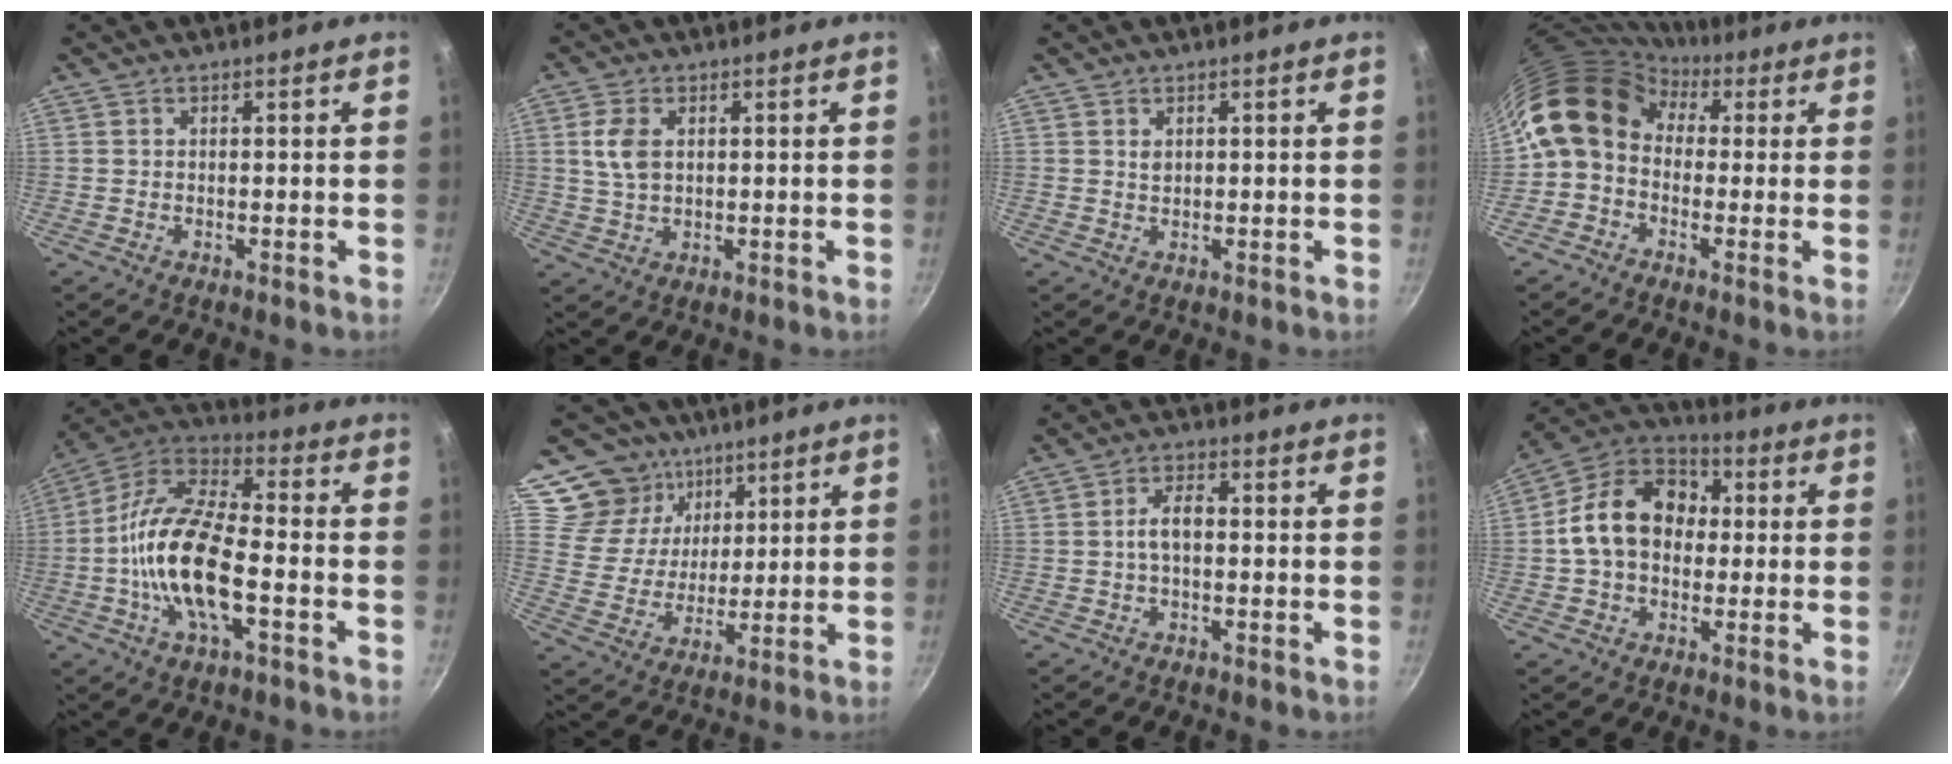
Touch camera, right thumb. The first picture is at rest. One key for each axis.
{"total": 5.4, "fx": 1.3, "fy": 3.3, "fz": 4.0, "tx": -0.076, "ty": 0.000, "tz": 0.026}
{"total": 1.2, "fx": 0.5, "fy": 0.8, "fz": 0.6, "tx": -0.008, "ty": -0.001, "tz": 0.010}
{"total": 11.4, "fx": 2.6, "fy": 8.7, "fz": 6.9, "tx": -0.107, "ty": 0.021, "tz": 0.021}
{"total": 18.1, "fx": -4.1, "fy": 7.6, "fz": 15.9, "tx": -0.299, "ty": 0.036, "tz": -0.096}
{"total": 12.1, "fx": 7.9, "fy": 9.0, "fz": 2.1, "tx": 0.000, "ty": -0.058, "tz": 0.139}
{"total": 4.5, "fx": -0.2, "fy": 2.3, "fz": 3.8, "tx": -0.069, "ty": 0.019, "tz": -0.008}
{"total": 15.8, "fx": 0.8, "fy": 12.0, "fz": 10.3, "tx": -0.139, "ty": 0.037, "tz": -0.004}